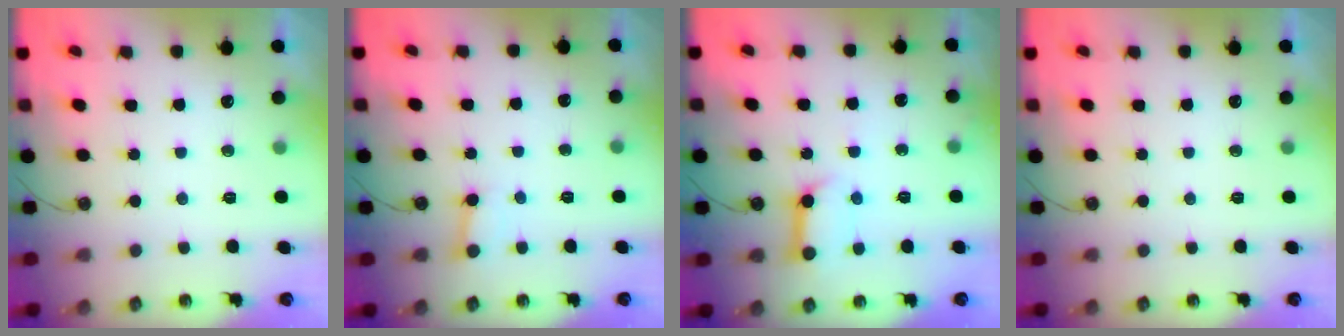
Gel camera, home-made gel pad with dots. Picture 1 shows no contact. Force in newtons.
{"total": 2.6, "press": 2.6, "slide": 0.3}
{"total": 10.5, "press": 10.4, "slide": 1.2}
{"total": 0.0}